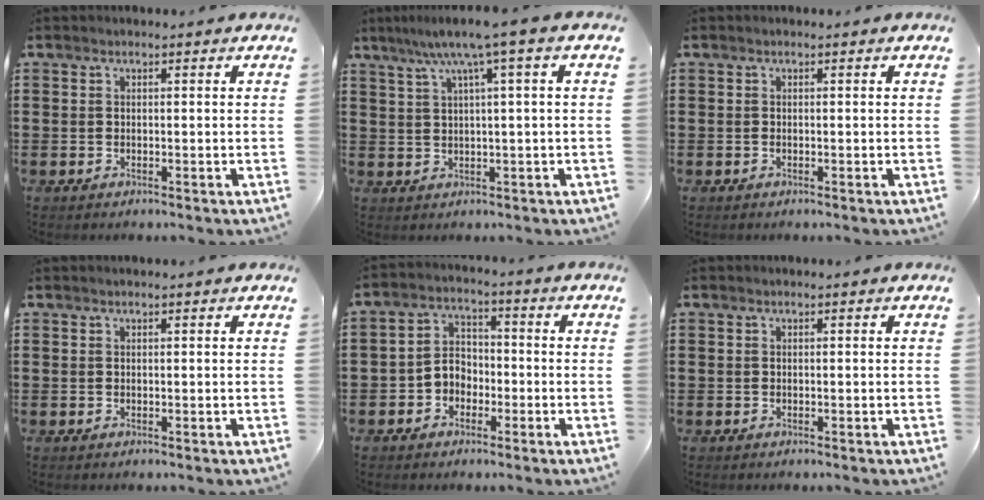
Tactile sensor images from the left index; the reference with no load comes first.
{"total": 5.7, "force": [2.1, -0.4, 5.3], "torque": [-0.109, -0.001, 0.030]}
{"total": 0.0}
{"total": 0.0}
{"total": 4.1, "force": [-2.4, 3.0, 1.2], "torque": [-0.032, 0.010, -0.053]}
{"total": 0.0}